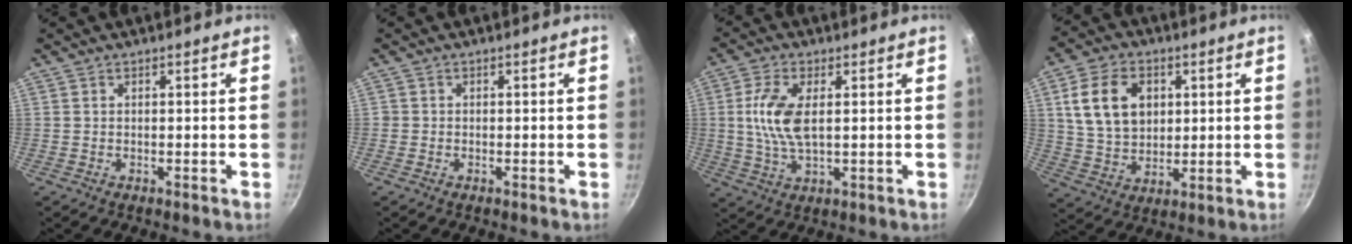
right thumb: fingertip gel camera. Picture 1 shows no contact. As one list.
[{"total": 0.6, "force": [-0.1, 0.6, 0.1], "torque": [0.000, 0.001, -0.004]}, {"total": 9.1, "force": [1.3, 4.3, 7.9], "torque": [-0.159, 0.001, 0.026]}, {"total": 13.4, "force": [3.6, 9.7, 8.6], "torque": [-0.137, -0.005, 0.070]}]